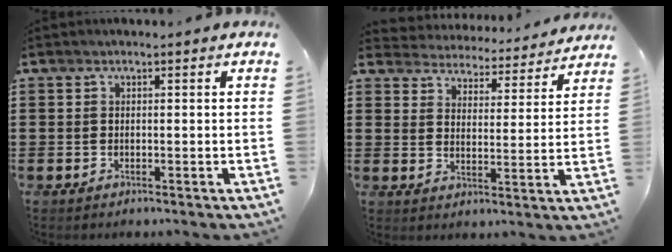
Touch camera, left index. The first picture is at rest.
{"total": 4.2, "force": [4.1, 0.0, -0.4], "torque": [-0.012, -0.044, 0.066]}